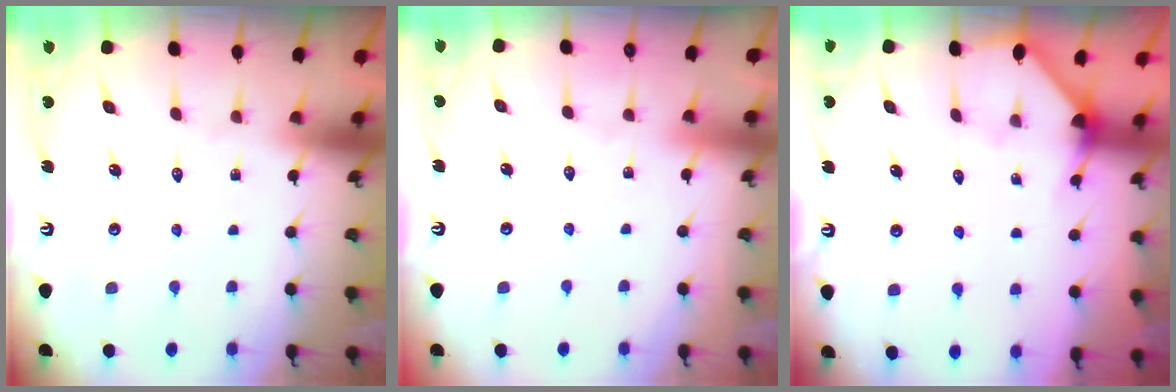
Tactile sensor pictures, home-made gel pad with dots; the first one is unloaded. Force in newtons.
{"total": 2.6, "press": 2.6, "slide": 0.3}
{"total": 2.6, "press": 2.6, "slide": 0.4}